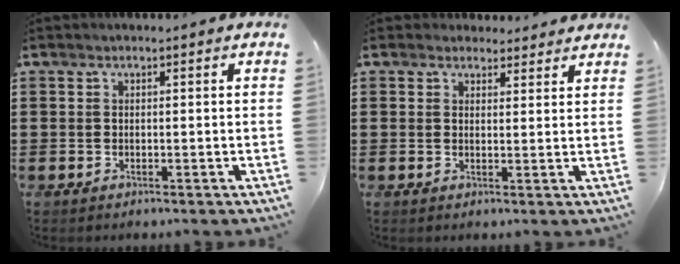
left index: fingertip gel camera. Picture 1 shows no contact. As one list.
[{"total": 2.5, "force": [2.3, 1.0, 0.1], "torque": [-0.001, -0.002, 0.043]}]